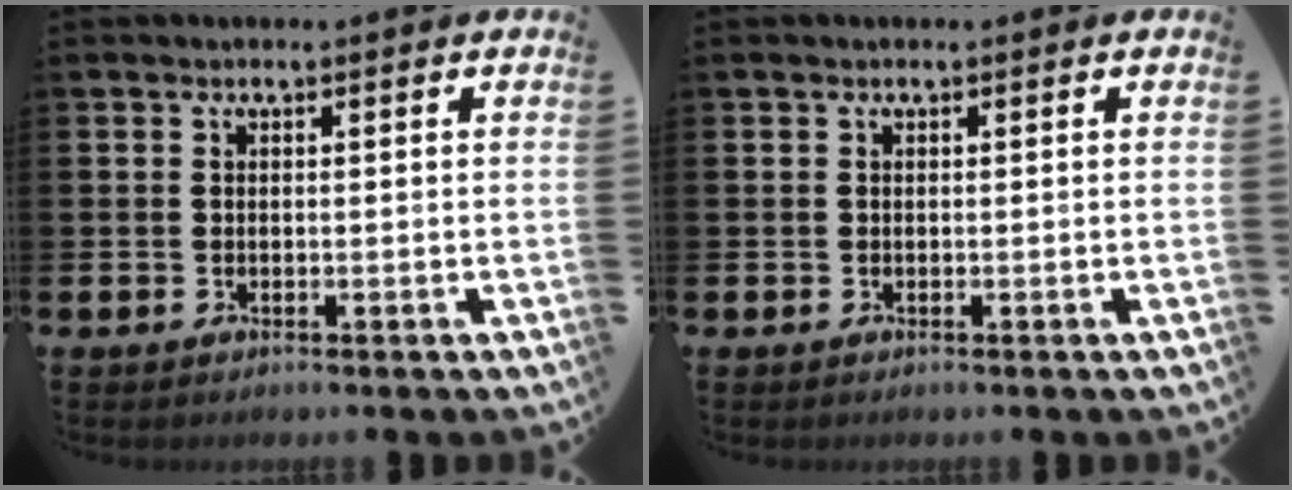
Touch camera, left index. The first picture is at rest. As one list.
[{"total": 0.0}]